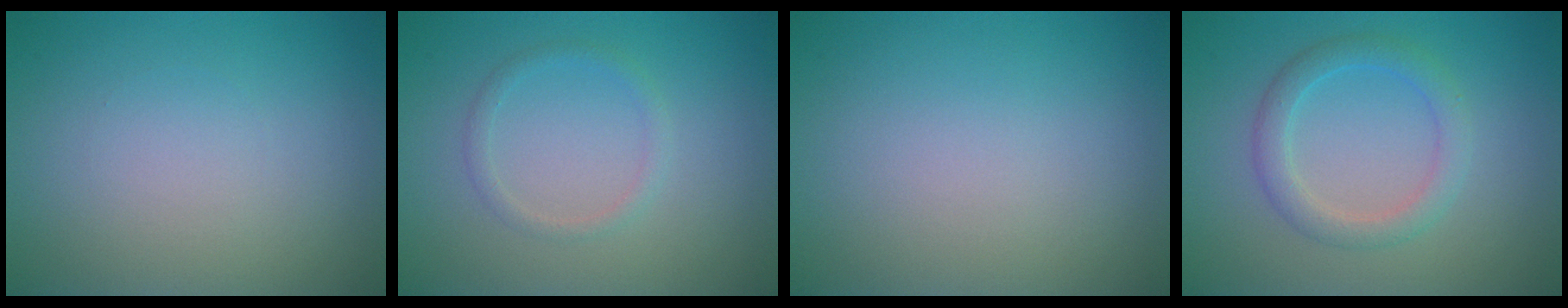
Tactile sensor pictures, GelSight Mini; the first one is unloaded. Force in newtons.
{"total": 1.2, "press": 1.2, "slide": 0.1}
{"total": 0.0}
{"total": 2.7, "press": 2.7, "slide": 0.1}